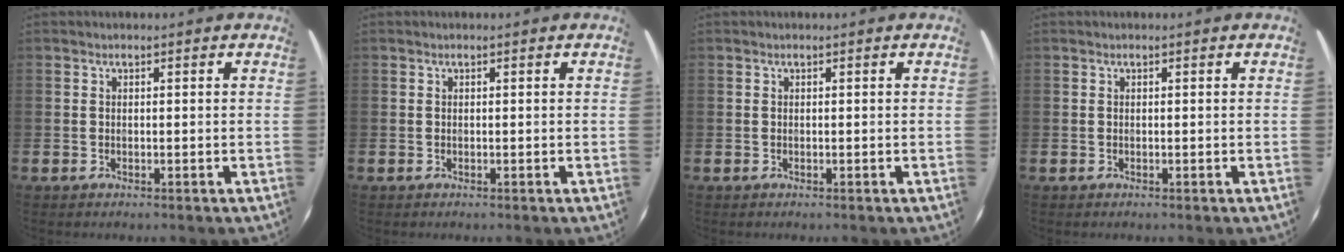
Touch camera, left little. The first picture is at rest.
{"total": 0.0}
{"total": 0.0}
{"total": 0.0}